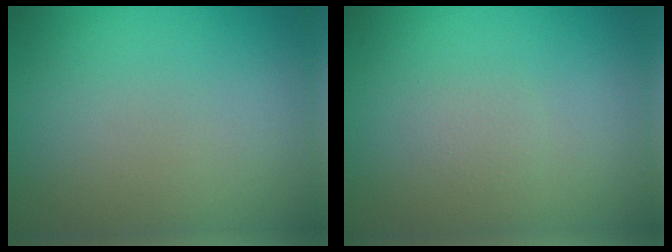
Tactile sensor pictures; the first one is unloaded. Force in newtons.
{"total": 0.8, "press": 0.8, "slide": 0.0}